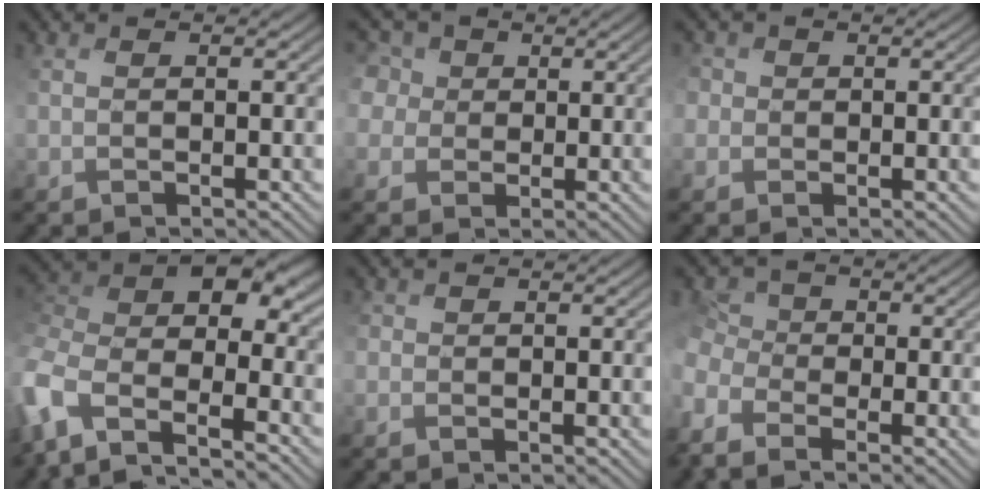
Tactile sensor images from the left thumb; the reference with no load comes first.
{"total": 7.1, "force": [2.3, 5.9, 3.2], "torque": [-0.118, 0.032, 0.022]}
{"total": 2.8, "force": [0.7, 2.6, 0.5], "torque": [-0.021, 0.011, -0.011]}
{"total": 12.3, "force": [-4.7, 6.8, 9.1], "torque": [-0.236, 0.002, -0.082]}
{"total": 1.2, "force": [0.1, 1.2, 0.0], "torque": [-0.002, 0.003, -0.001]}
{"total": 6.4, "force": [-3.6, 4.1, 3.3], "torque": [-0.083, -0.018, -0.067]}